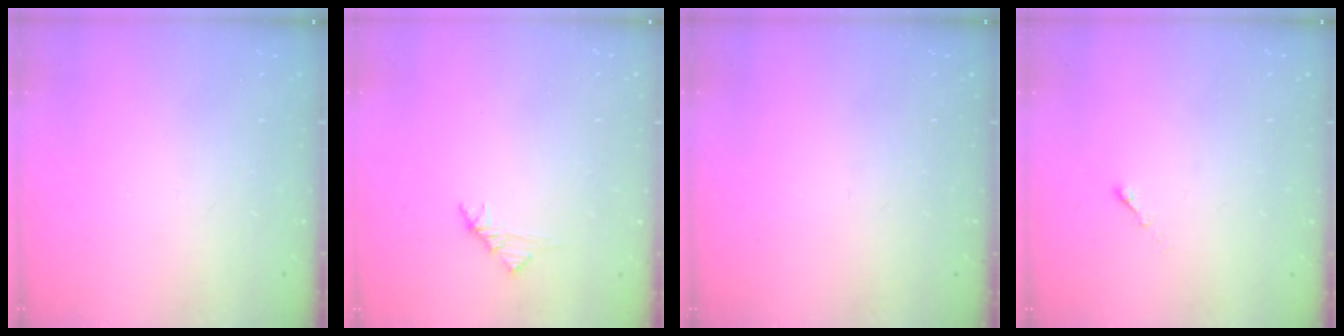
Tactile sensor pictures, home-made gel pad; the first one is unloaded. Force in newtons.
{"total": 3.3, "press": 3.2, "slide": 0.8}
{"total": 0.0}
{"total": 0.0}